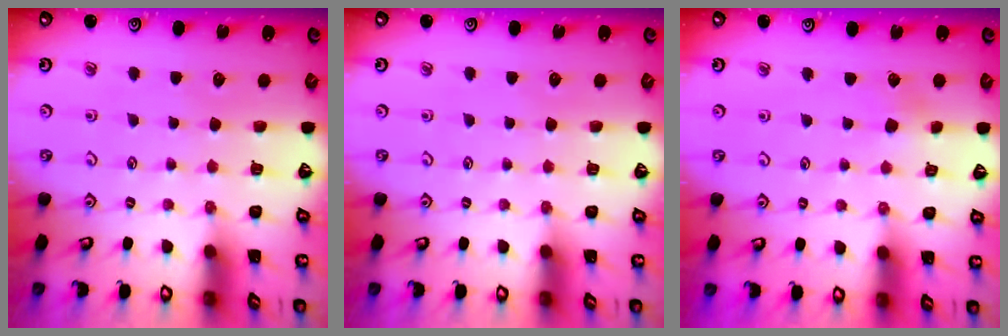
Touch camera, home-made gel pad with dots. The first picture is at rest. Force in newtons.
{"total": 0.0}
{"total": 3.6, "press": 3.5, "slide": 0.4}